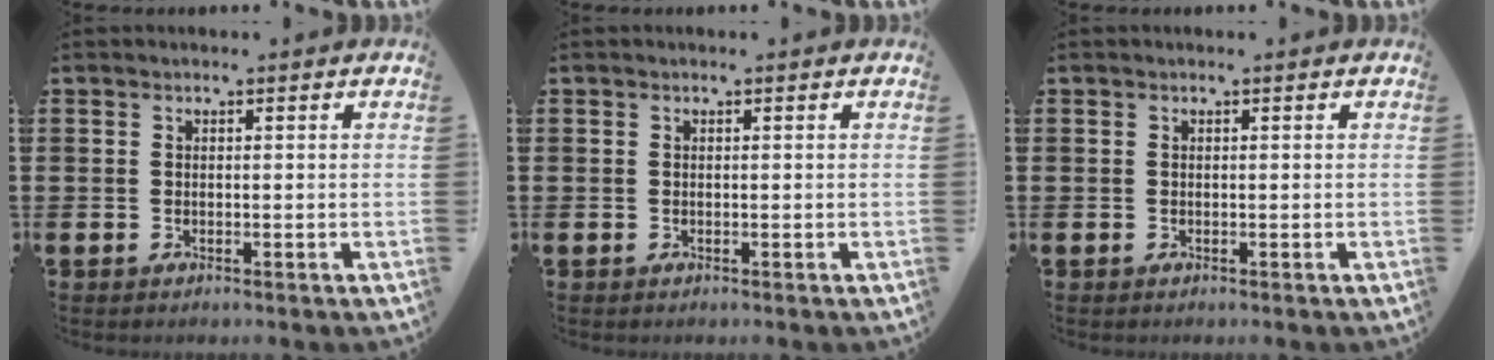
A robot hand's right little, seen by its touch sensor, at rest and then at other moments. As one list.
[{"total": 0.0}, {"total": 0.0}]